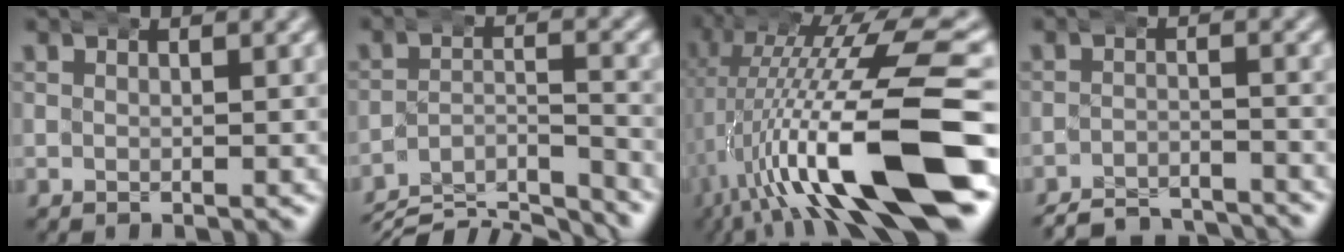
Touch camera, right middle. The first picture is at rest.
{"total": 8.2, "force": [-7.0, 3.0, 3.0], "torque": [-0.043, -0.021, -0.116]}
{"total": 14.1, "force": [-1.8, 5.0, 13.0], "torque": [-0.217, -0.003, -0.022]}
{"total": 6.9, "force": [-6.7, 1.6, 0.7], "torque": [-0.009, -0.016, -0.112]}